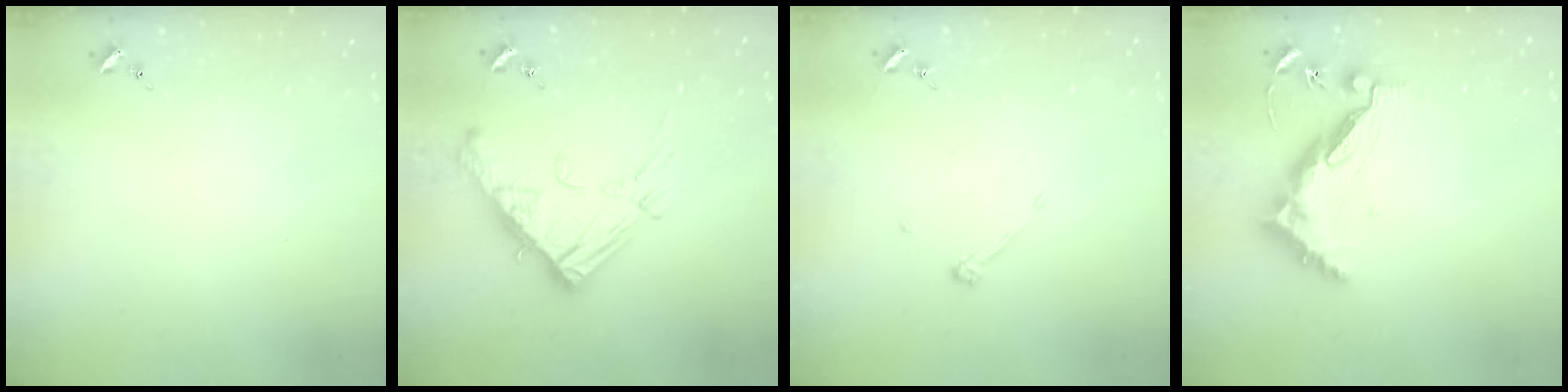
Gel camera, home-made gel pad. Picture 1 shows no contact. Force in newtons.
{"total": 17.3, "press": 17.2, "slide": 1.7}
{"total": 3.6, "press": 3.6, "slide": 0.4}
{"total": 10.3, "press": 10.2, "slide": 1.0}